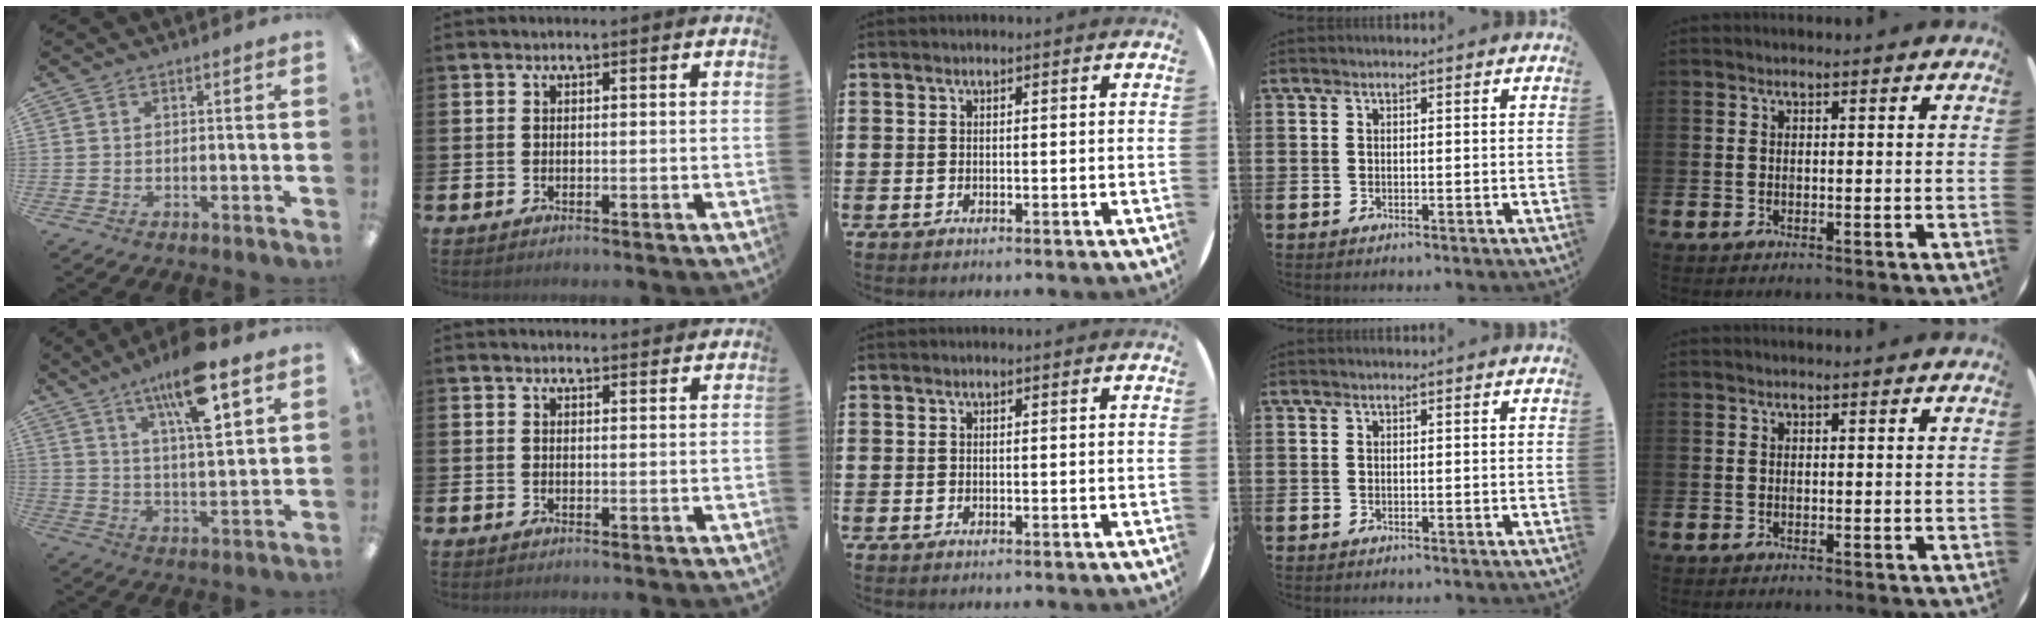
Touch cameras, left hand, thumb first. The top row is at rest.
{"thumb": {"total": 15.2, "force": [9.2, 3.9, 11.4], "torque": [-0.189, -0.041, 0.149]}, "index": {"total": 1.7, "force": [1.7, 0.2, -0.1], "torque": [0.011, -0.009, 0.028]}}